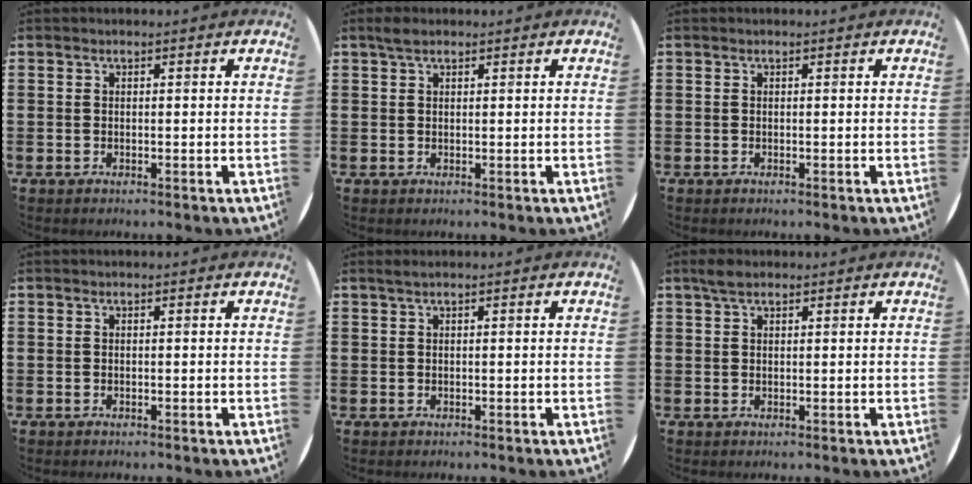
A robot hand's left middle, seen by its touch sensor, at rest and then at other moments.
{"total": 1.5, "force": [1.1, 0.6, 0.8], "torque": [-0.010, 0.002, 0.018]}
{"total": 0.0}
{"total": 0.0}
{"total": 0.5, "force": [0.3, -0.1, 0.4], "torque": [-0.007, 0.000, 0.006]}
{"total": 2.0, "force": [1.5, 0.8, 1.1], "torque": [-0.017, 0.003, 0.025]}